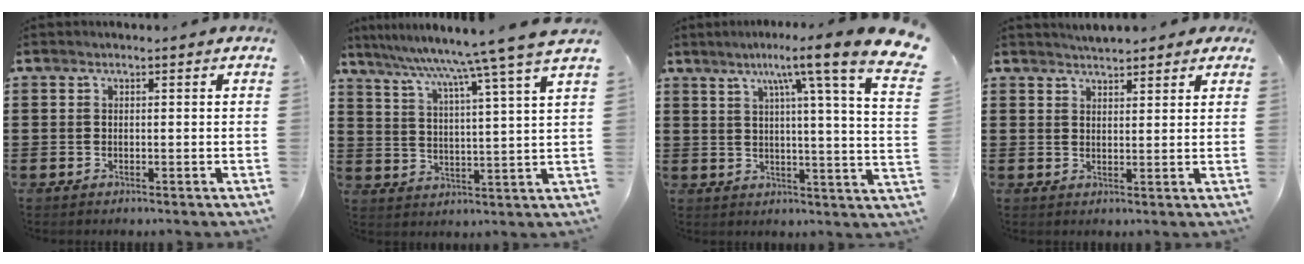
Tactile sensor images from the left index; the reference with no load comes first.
{"total": 7.9, "force": [6.6, -1.7, 3.9], "torque": [-0.094, -0.046, 0.101]}
{"total": 9.9, "force": [6.7, -1.3, 7.2], "torque": [-0.137, -0.051, 0.087]}
{"total": 2.5, "force": [2.5, 0.3, 0.2], "torque": [-0.010, -0.002, 0.046]}